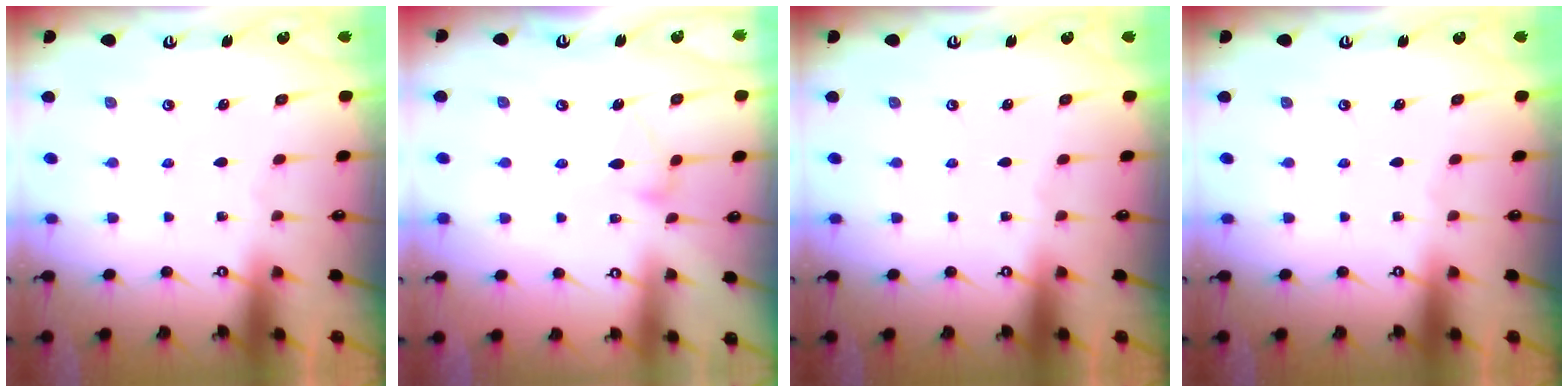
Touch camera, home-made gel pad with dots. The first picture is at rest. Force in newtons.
{"total": 8.8, "press": 8.8, "slide": 0.2}
{"total": 0.0}
{"total": 0.0}